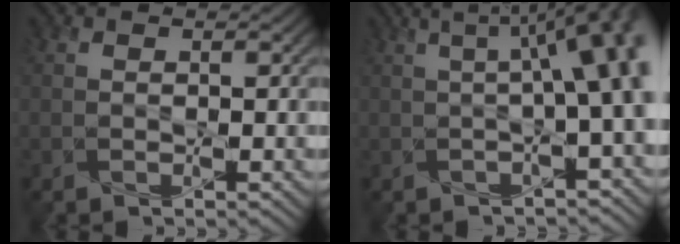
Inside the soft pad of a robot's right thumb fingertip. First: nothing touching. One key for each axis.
{"total": 9.9, "fx": 1.2, "fy": 2.6, "fz": 9.4, "tx": -0.120, "ty": 0.026, "tz": 0.013}